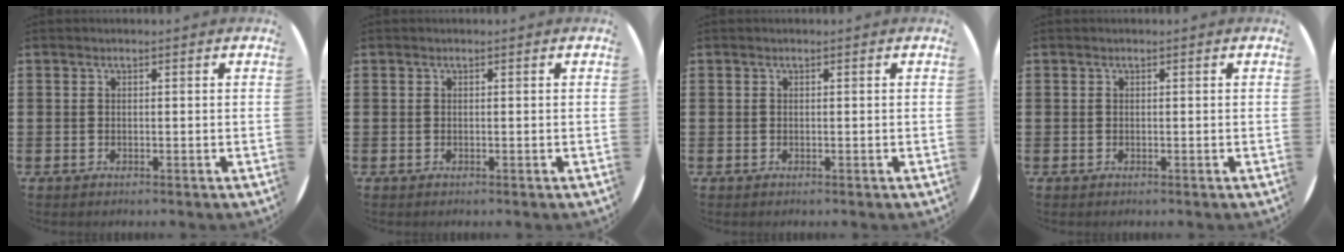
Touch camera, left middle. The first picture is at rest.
{"total": 0.0}
{"total": 0.0}
{"total": 0.0}